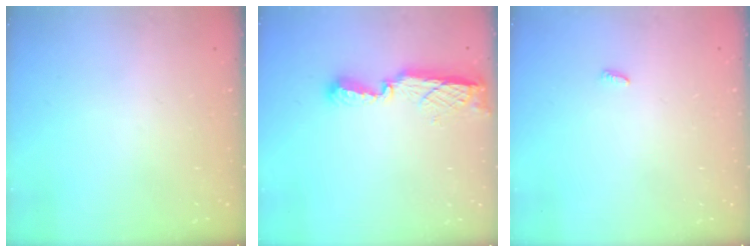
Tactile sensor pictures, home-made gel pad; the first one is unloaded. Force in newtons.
{"total": 7.6, "press": 7.6, "slide": 0.2}
{"total": 2.4, "press": 2.4, "slide": 0.2}